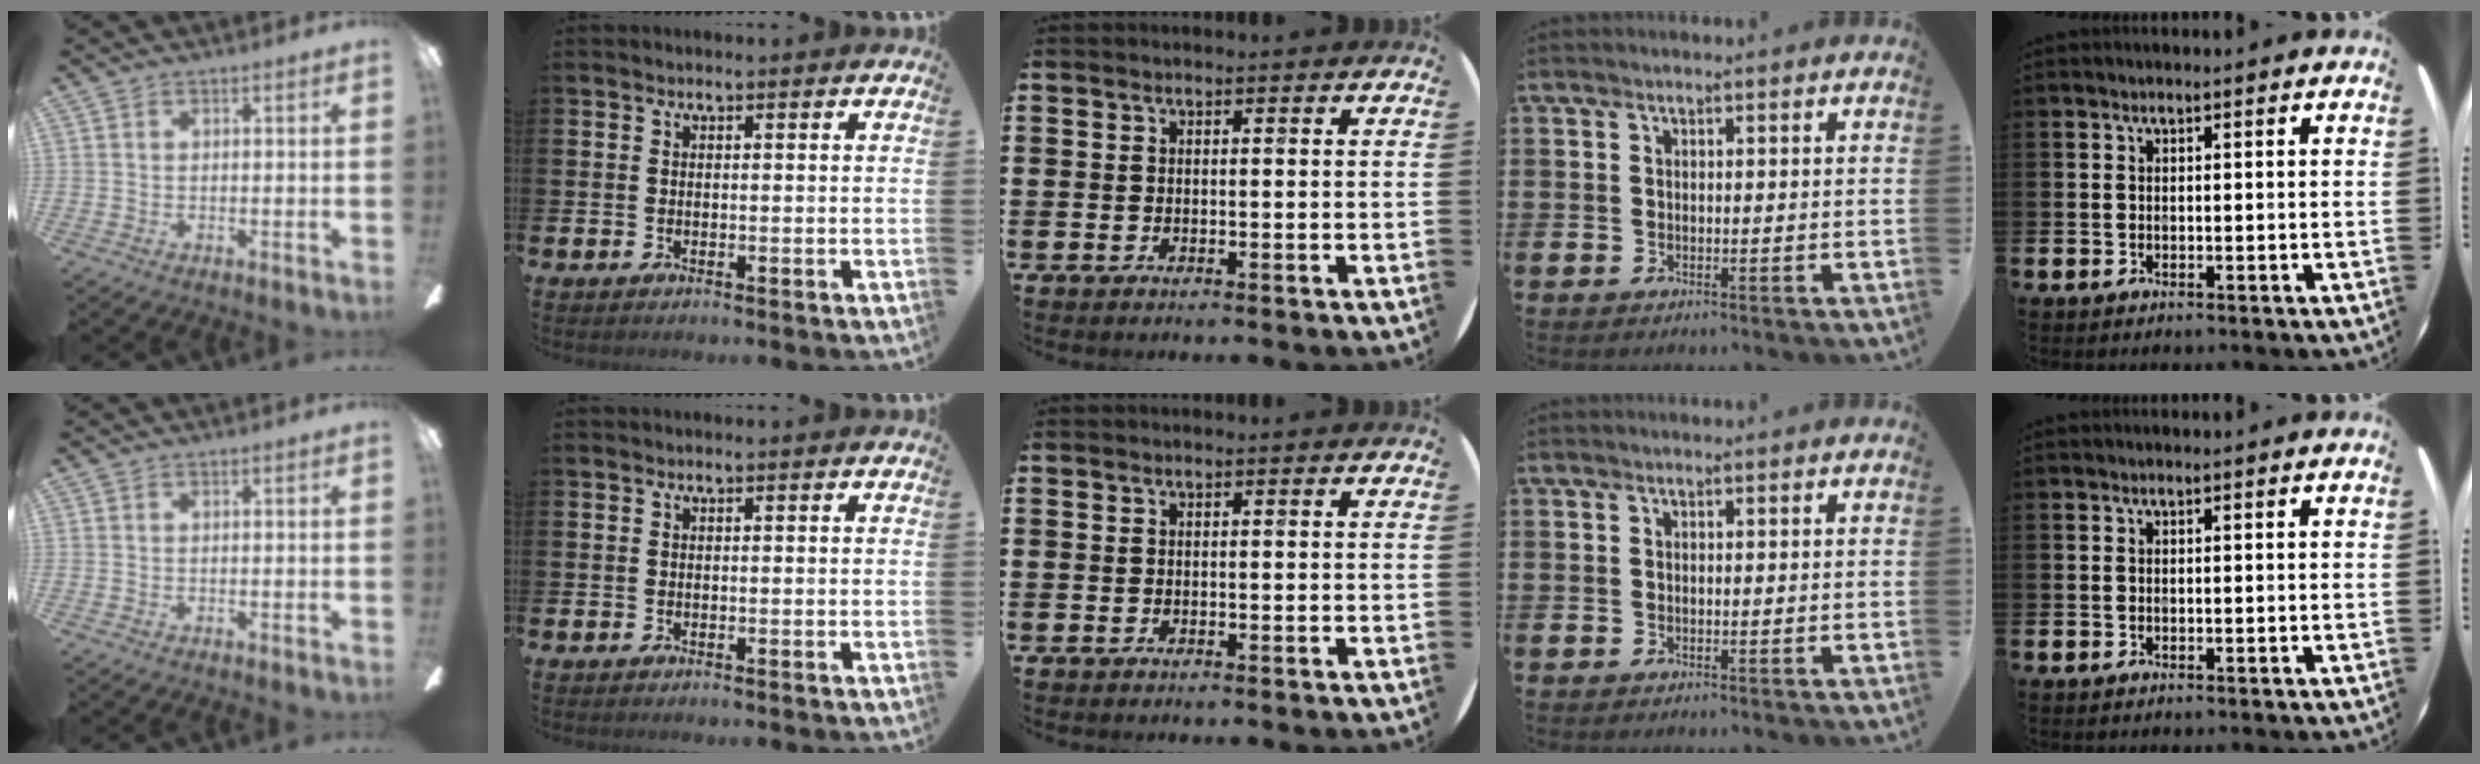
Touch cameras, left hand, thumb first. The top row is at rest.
{}